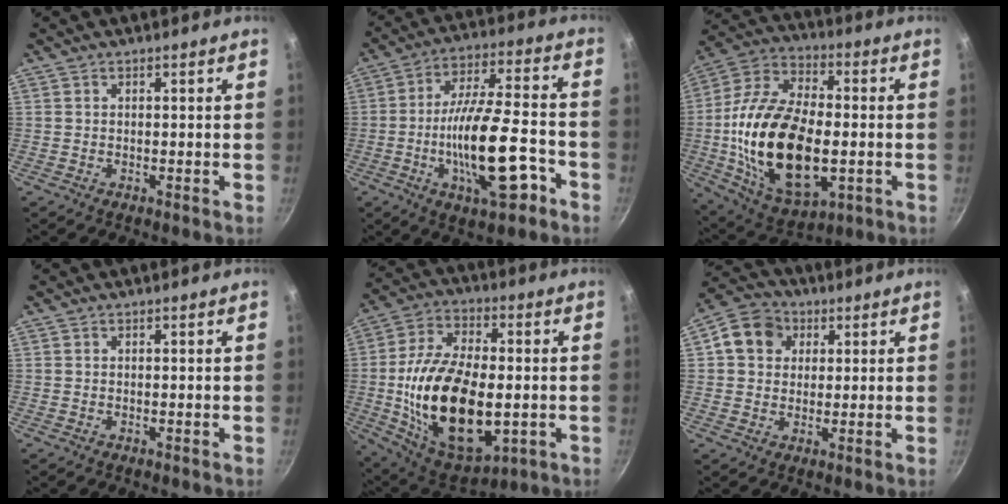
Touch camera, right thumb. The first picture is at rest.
{"total": 18.3, "force": [-6.7, 6.2, 15.9], "torque": [-0.254, 0.034, -0.111]}
{"total": 26.4, "force": [-2.9, 14.4, 21.9], "torque": [-0.408, 0.016, -0.046]}
{"total": 0.0}
{"total": 25.0, "force": [-2.8, 13.7, 20.7], "torque": [-0.370, 0.007, -0.037]}
{"total": 8.7, "force": [2.5, 7.4, 3.9], "torque": [-0.039, 0.010, 0.027]}